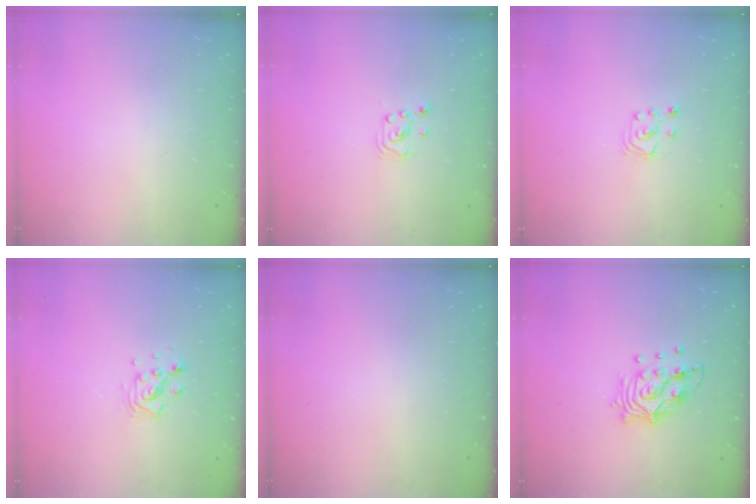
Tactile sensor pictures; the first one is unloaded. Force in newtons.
{"total": 2.2, "press": 2.2, "slide": 0.2}
{"total": 3.5, "press": 3.5, "slide": 0.4}
{"total": 7.7, "press": 7.3, "slide": 2.4}
{"total": 0.0}
{"total": 12.4, "press": 12.4, "slide": 1.0}